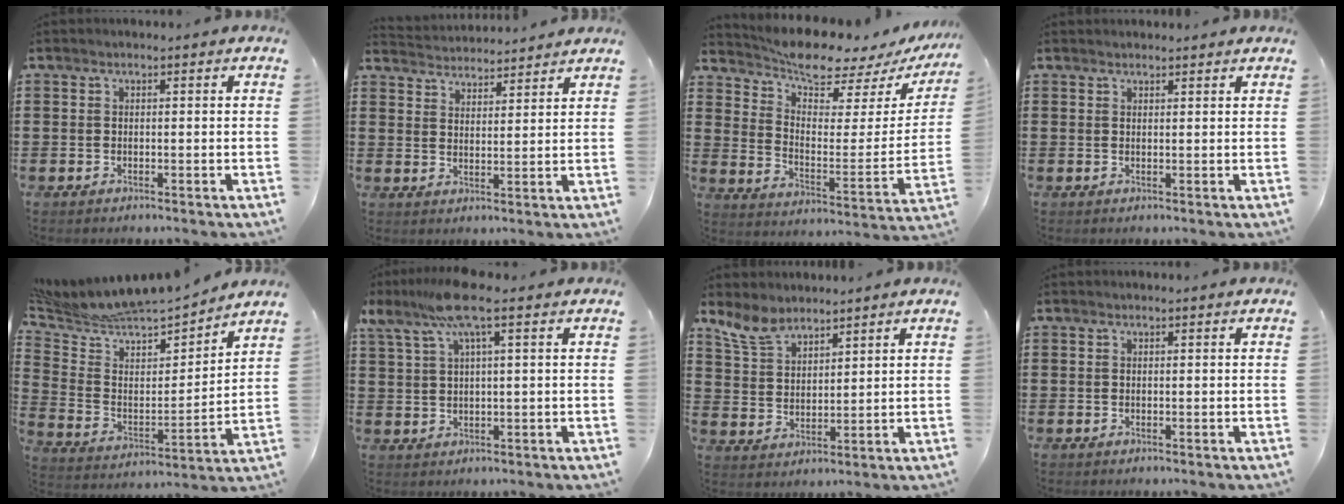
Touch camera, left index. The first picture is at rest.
{"total": 3.0, "force": [2.9, -0.2, -0.4], "torque": [-0.001, -0.012, 0.056]}
{"total": 7.9, "force": [7.3, 1.8, 2.5], "torque": [-0.070, -0.060, 0.124]}
{"total": 1.0, "force": [1.0, 0.1, 0.1], "torque": [-0.004, -0.001, 0.020]}
{"total": 6.6, "force": [6.4, 1.6, 0.8], "torque": [-0.059, -0.059, 0.105]}
{"total": 8.3, "force": [4.4, 1.1, 7.0], "torque": [-0.152, 0.000, 0.075]}
{"total": 6.0, "force": [5.1, 2.4, 2.2], "torque": [-0.062, -0.012, 0.097]}
{"total": 0.0}